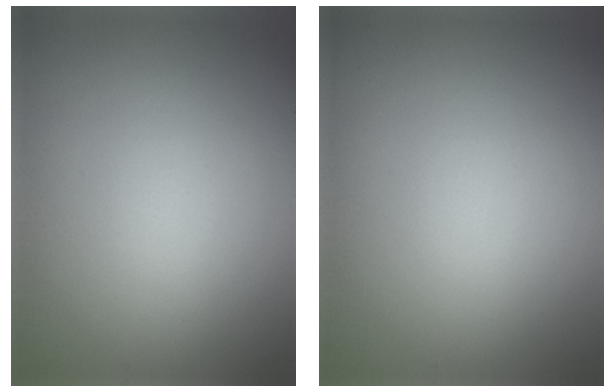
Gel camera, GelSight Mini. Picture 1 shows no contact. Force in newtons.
{"total": 0.0}